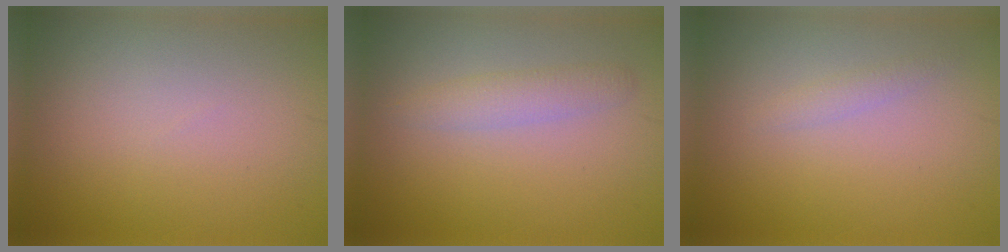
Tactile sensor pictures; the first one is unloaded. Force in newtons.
{"total": 2.0, "press": 2.0, "slide": 0.1}
{"total": 0.9, "press": 0.9, "slide": 0.1}